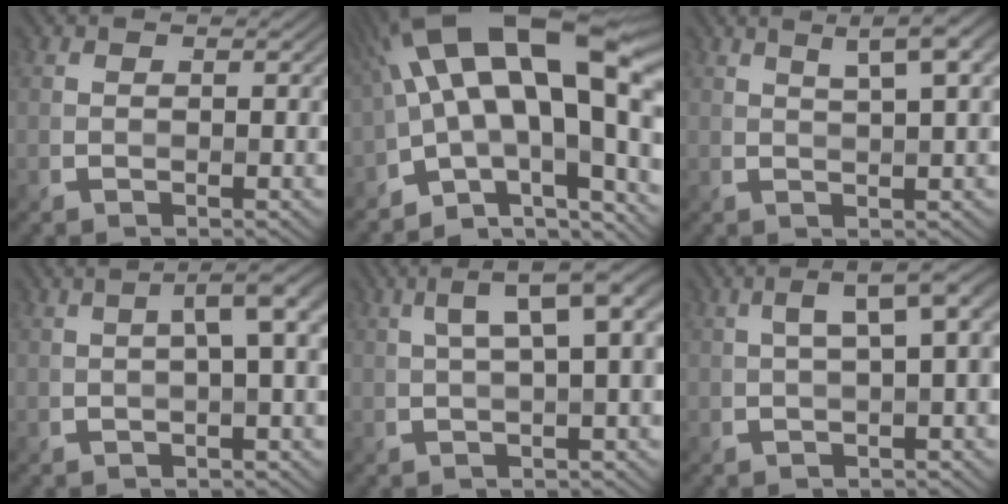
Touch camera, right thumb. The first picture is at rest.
{"total": 18.3, "force": [-0.6, 7.7, 16.6], "torque": [-0.233, 0.017, -0.007]}
{"total": 5.5, "force": [2.7, 0.9, 4.6], "torque": [-0.074, 0.014, 0.050]}
{"total": 3.6, "force": [0.2, 0.8, 3.5], "torque": [-0.049, 0.018, -0.001]}
{"total": 6.4, "force": [1.2, 1.6, 6.0], "torque": [-0.082, 0.026, 0.016]}
{"total": 4.6, "force": [0.4, 1.3, 4.4], "torque": [-0.062, 0.017, 0.006]}